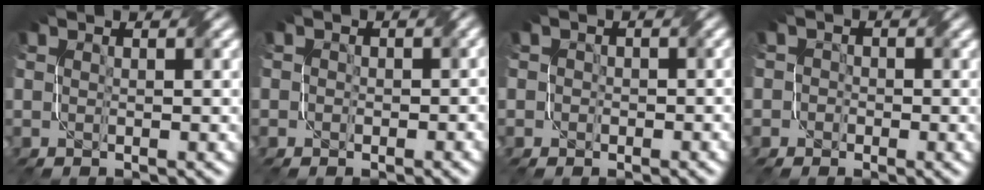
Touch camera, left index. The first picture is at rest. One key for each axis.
{"total": 2.2, "fx": 0.1, "fy": 2.1, "fz": 0.8, "tx": 0.003, "ty": 0.004, "tz": -0.014}
{"total": 2.1, "fx": 0.1, "fy": 2.0, "fz": 0.5, "tx": 0.005, "ty": 0.004, "tz": -0.012}
{"total": 2.9, "fx": 0.0, "fy": 2.9, "fz": 0.7, "tx": 0.009, "ty": 0.014, "tz": -0.031}